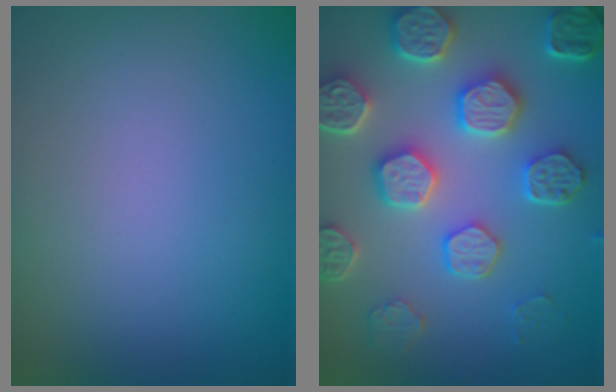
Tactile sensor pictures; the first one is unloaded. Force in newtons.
{"total": 7.5, "press": 6.2, "slide": 4.2}